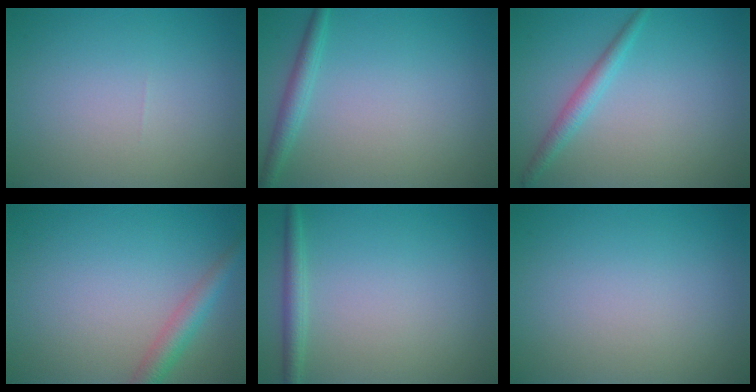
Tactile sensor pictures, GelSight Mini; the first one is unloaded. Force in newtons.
{"total": 1.8, "press": 1.8, "slide": 0.1}
{"total": 1.9, "press": 1.9, "slide": 0.1}
{"total": 2.7, "press": 2.7, "slide": 0.1}
{"total": 1.7, "press": 1.7, "slide": 0.1}
{"total": 0.0}